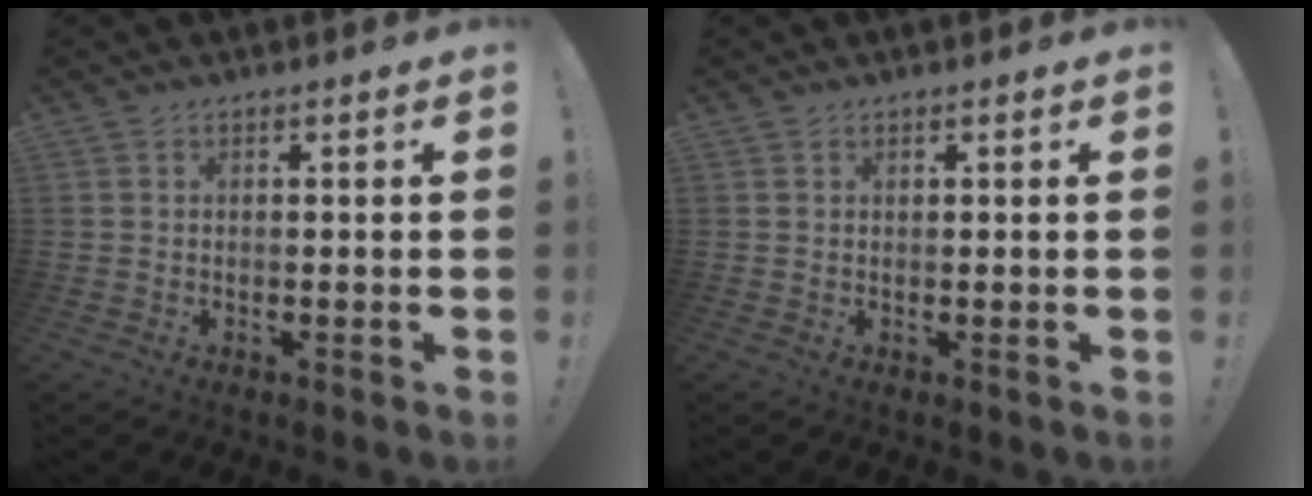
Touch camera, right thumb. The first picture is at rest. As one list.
[{"total": 0.6, "force": [0.6, 0.2, 0.0], "torque": [0.007, -0.002, 0.011]}]